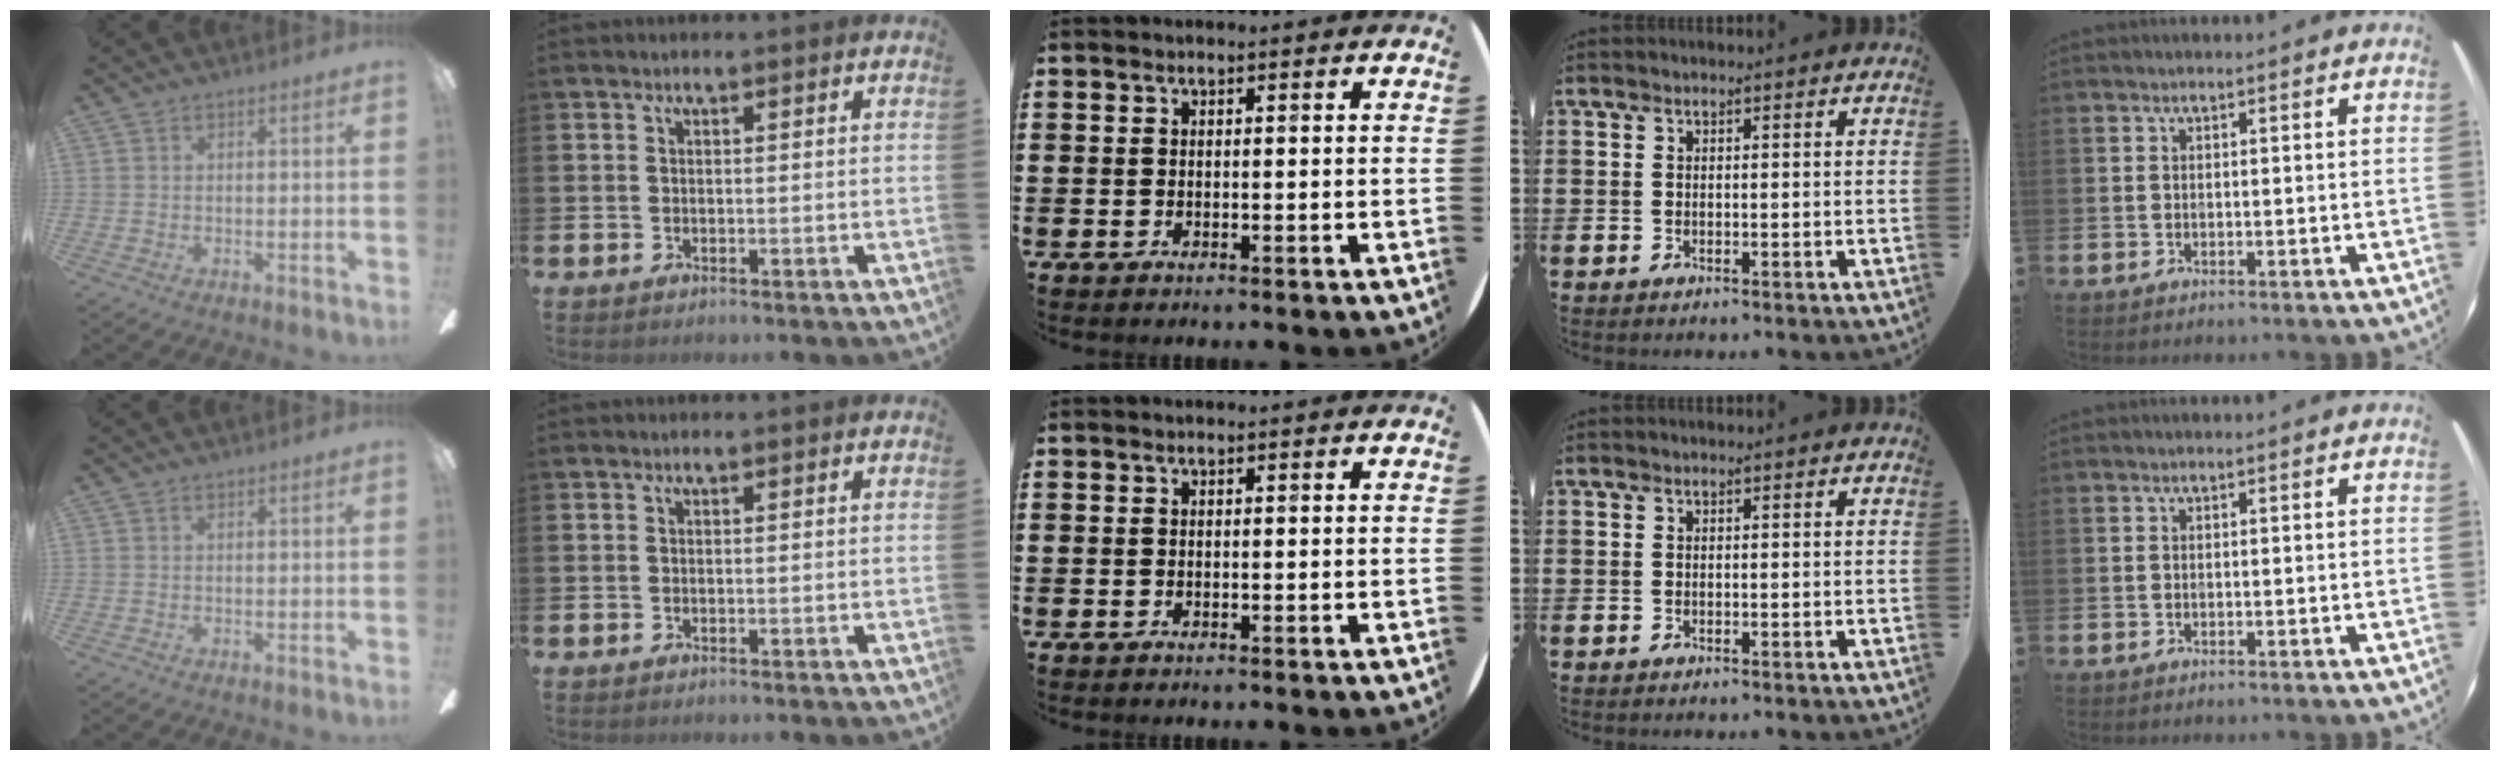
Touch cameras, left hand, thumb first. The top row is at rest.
{}